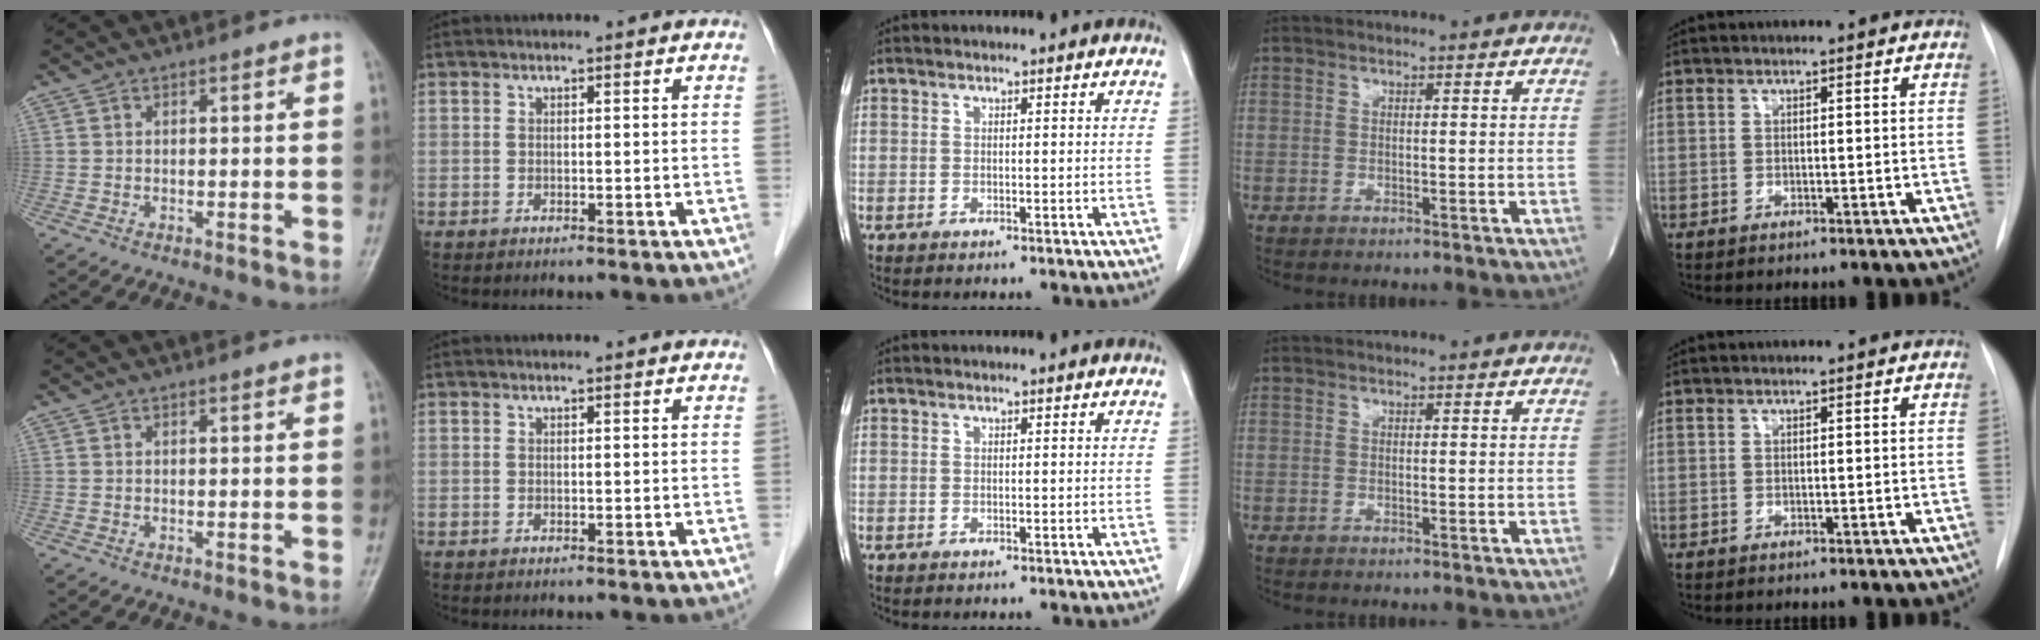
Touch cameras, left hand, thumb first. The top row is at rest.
{"thumb": {"total": 0.6, "force": [0.6, 0.0, 0.3], "torque": [-0.007, 0.000, 0.009]}, "index": {"total": 0.8, "force": [0.8, 0.0, 0.2], "torque": [-0.009, 0.004, 0.008]}}